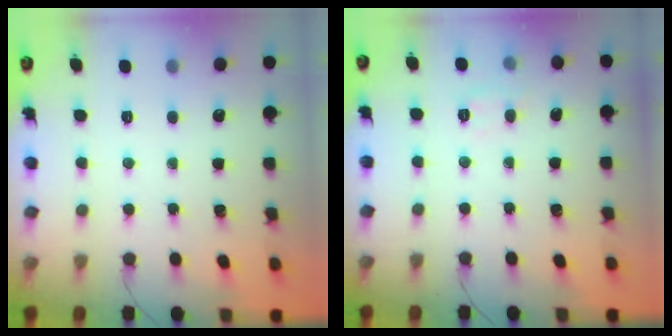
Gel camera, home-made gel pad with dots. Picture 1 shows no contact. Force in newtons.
{"total": 6.6, "press": 6.3, "slide": 1.6}